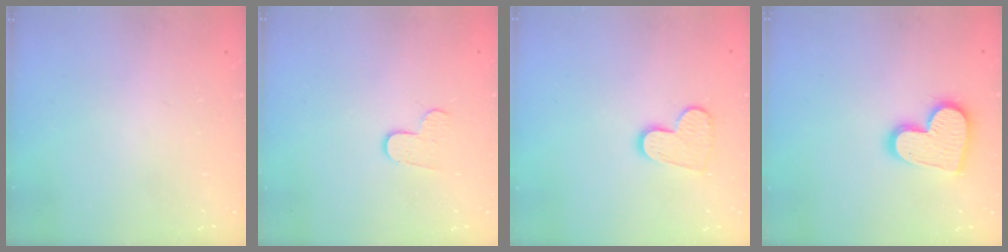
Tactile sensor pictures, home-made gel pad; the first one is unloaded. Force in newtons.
{"total": 6.5, "press": 6.5, "slide": 0.6}
{"total": 10.3, "press": 10.3, "slide": 0.8}
{"total": 16.2, "press": 16.2, "slide": 1.3}